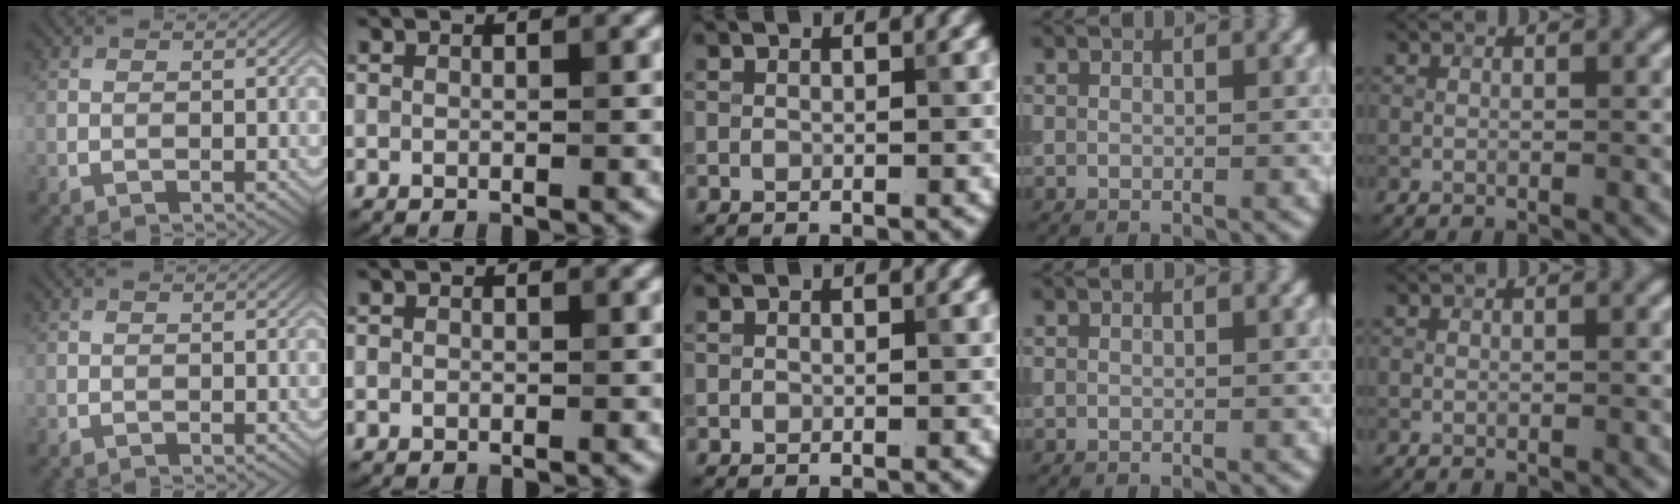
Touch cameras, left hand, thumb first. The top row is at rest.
{"index": {"total": 0.5, "force": [-0.1, 0.5, 0.2], "torque": [0.010, 0.003, -0.008]}}